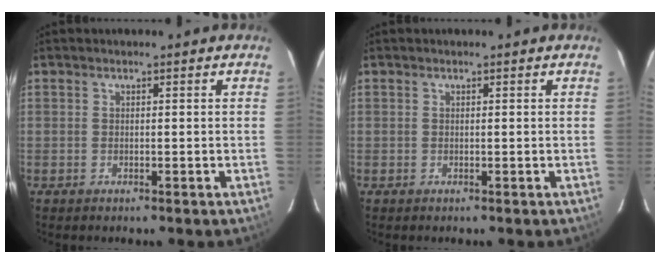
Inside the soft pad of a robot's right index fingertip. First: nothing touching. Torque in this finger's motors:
{"motor_torque": [-0.04, 0.00, 0.02, 0.01]}